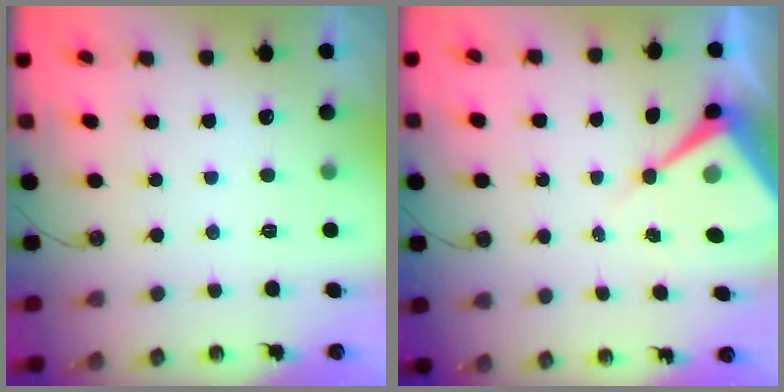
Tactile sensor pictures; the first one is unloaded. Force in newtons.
{"total": 8.4, "press": 8.3, "slide": 0.7}